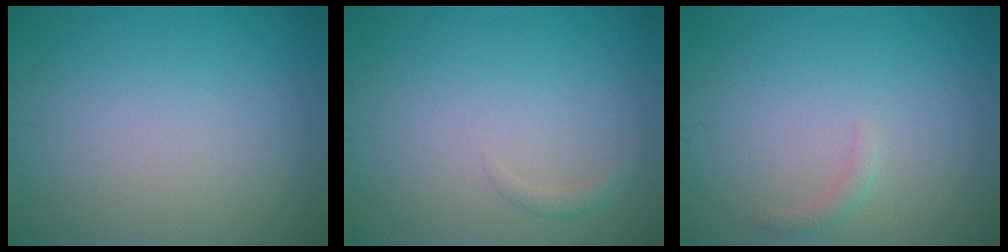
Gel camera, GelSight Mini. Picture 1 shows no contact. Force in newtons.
{"total": 0.8, "press": 0.8, "slide": 0.1}
{"total": 0.8, "press": 0.8, "slide": 0.1}